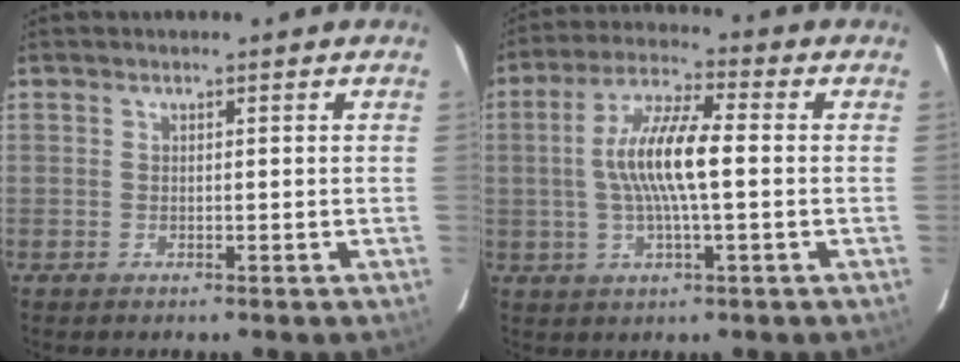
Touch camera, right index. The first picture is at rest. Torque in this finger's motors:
{"motor_torque": [1.28, 0.03, 0.89, 0.21]}